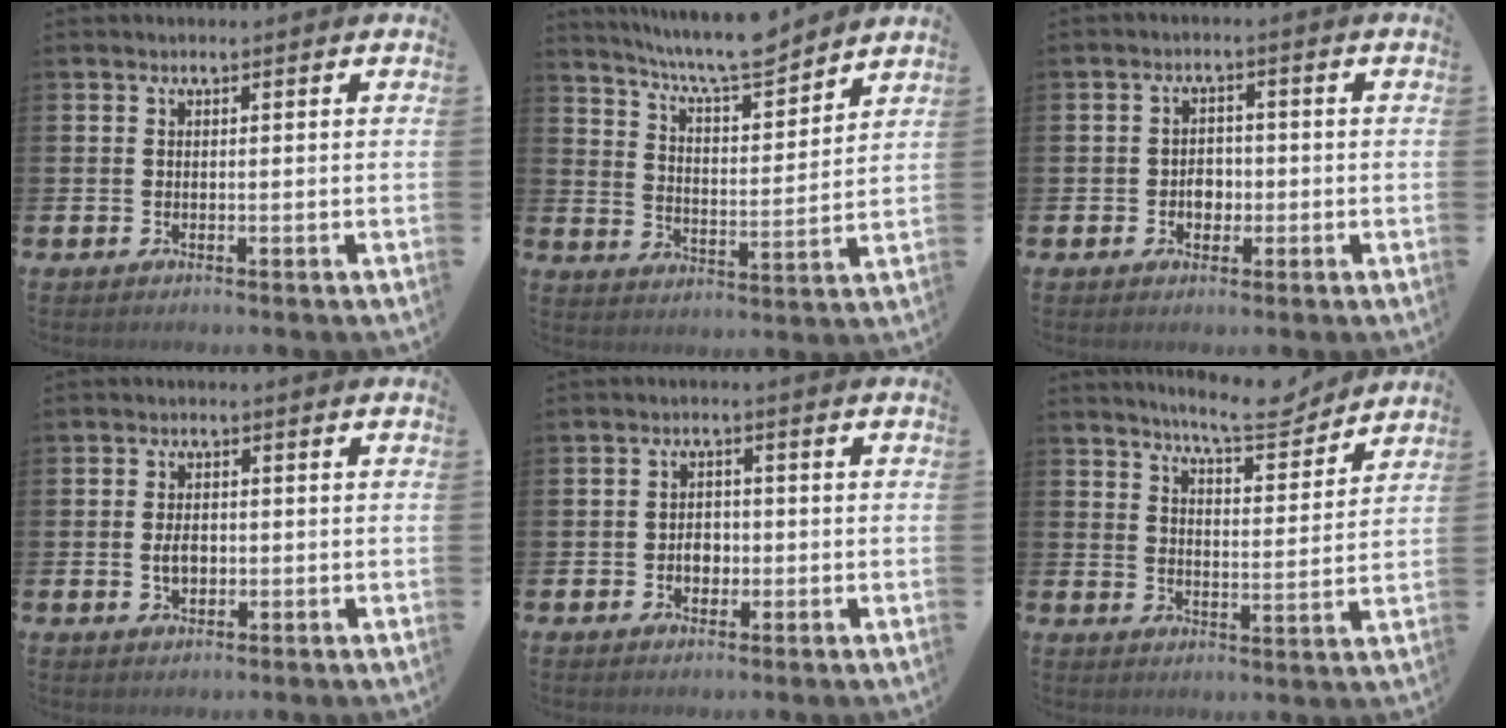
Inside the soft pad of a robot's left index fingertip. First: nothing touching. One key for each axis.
{"total": 8.4, "fx": 8.0, "fy": 0.5, "fz": 2.5, "tx": -0.073, "ty": -0.052, "tz": 0.144}
{"total": 2.7, "fx": -0.6, "fy": 2.1, "fz": 1.5, "tx": -0.014, "ty": -0.001, "tz": -0.018}
{"total": 2.7, "fx": -0.2, "fy": 1.7, "fz": 2.0, "tx": -0.031, "ty": 0.003, "tz": -0.006}
{"total": 2.6, "fx": -0.6, "fy": 2.0, "fz": 1.6, "tx": -0.015, "ty": -0.001, "tz": -0.017}
{"total": 8.0, "fx": 7.6, "fy": 0.8, "fz": 2.4, "tx": -0.057, "ty": -0.042, "tz": 0.133}